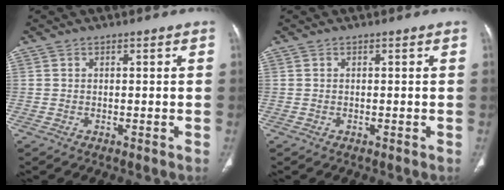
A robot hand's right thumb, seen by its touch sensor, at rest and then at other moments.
{"total": 0.0}